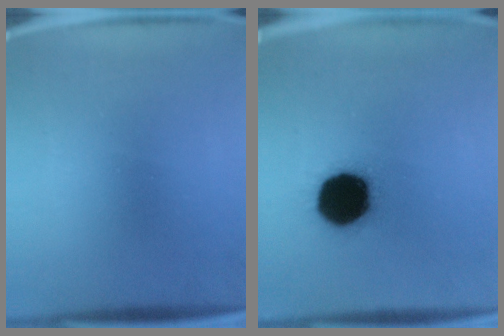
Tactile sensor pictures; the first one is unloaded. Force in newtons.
{"total": 19.7}